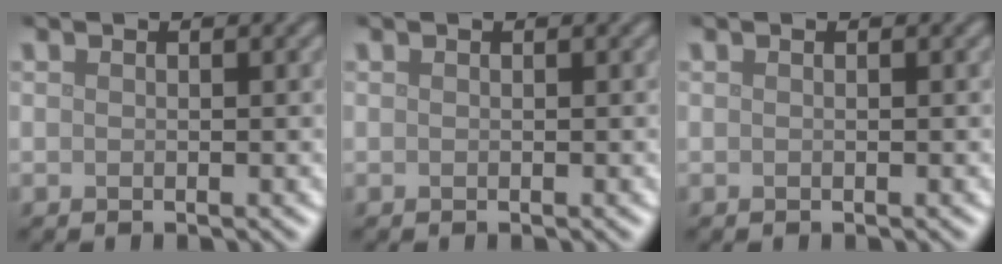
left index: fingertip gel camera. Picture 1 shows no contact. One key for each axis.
{"total": 0.0}
{"total": 0.0}